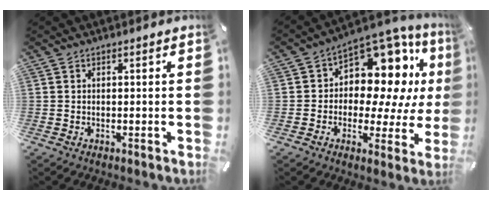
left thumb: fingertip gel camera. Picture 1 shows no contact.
{"total": 14.7, "force": [5.0, 9.4, 10.1], "torque": [-0.142, -0.056, 0.086]}